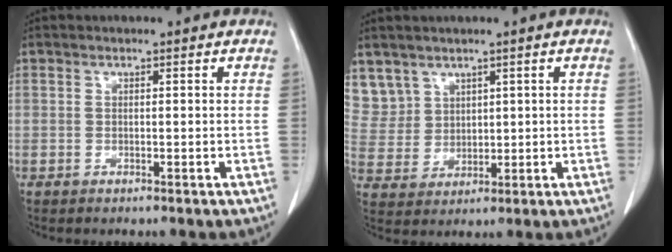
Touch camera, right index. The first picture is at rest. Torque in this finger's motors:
{"motor_torque": [-0.13, 0.24, -0.02, 0.01]}